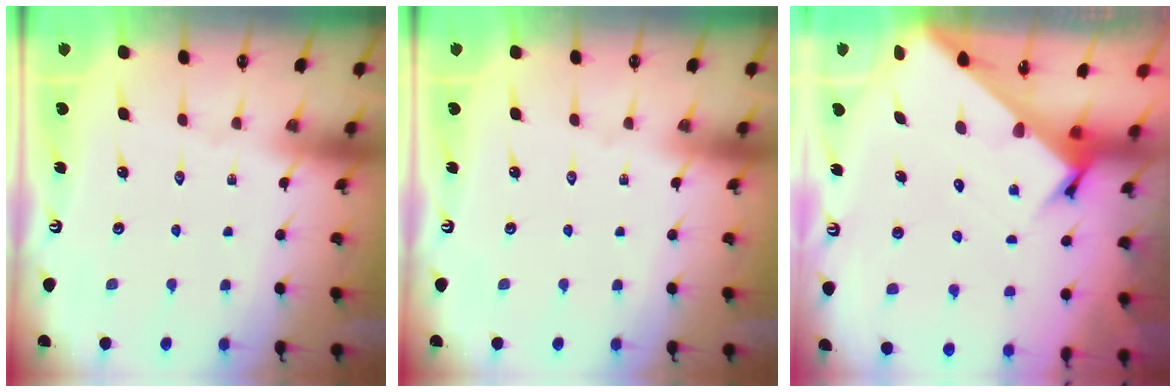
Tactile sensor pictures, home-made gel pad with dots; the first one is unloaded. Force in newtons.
{"total": 0.0}
{"total": 3.0, "press": 3.0, "slide": 0.1}